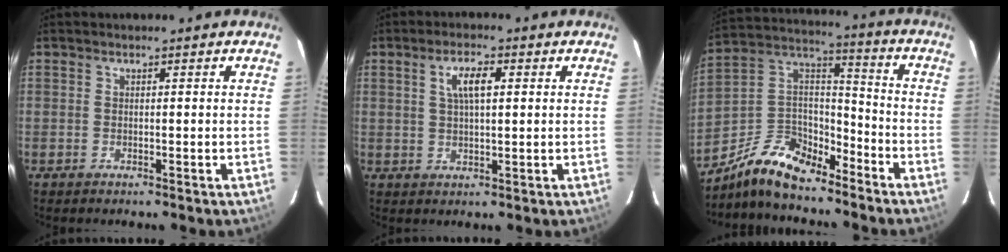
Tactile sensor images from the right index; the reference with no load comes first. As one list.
[{"total": 4.8, "force": [1.5, 1.6, 4.3], "torque": [-0.081, 0.009, 0.029]}, {"total": 14.1, "force": [-11.0, 5.7, 6.7], "torque": [-0.159, 0.027, -0.208]}]